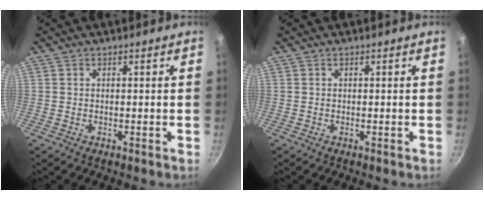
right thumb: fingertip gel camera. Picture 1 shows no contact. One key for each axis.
{"total": 0.0}